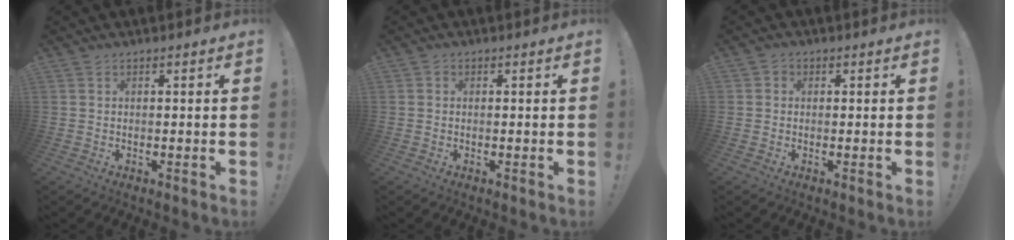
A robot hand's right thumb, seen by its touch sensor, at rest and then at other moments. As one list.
[{"total": 0.5, "force": [-0.2, 0.5, 0.0], "torque": [-0.001, 0.002, -0.004]}, {"total": 1.5, "force": [-0.1, 1.4, 0.5], "torque": [-0.010, 0.004, -0.002]}]